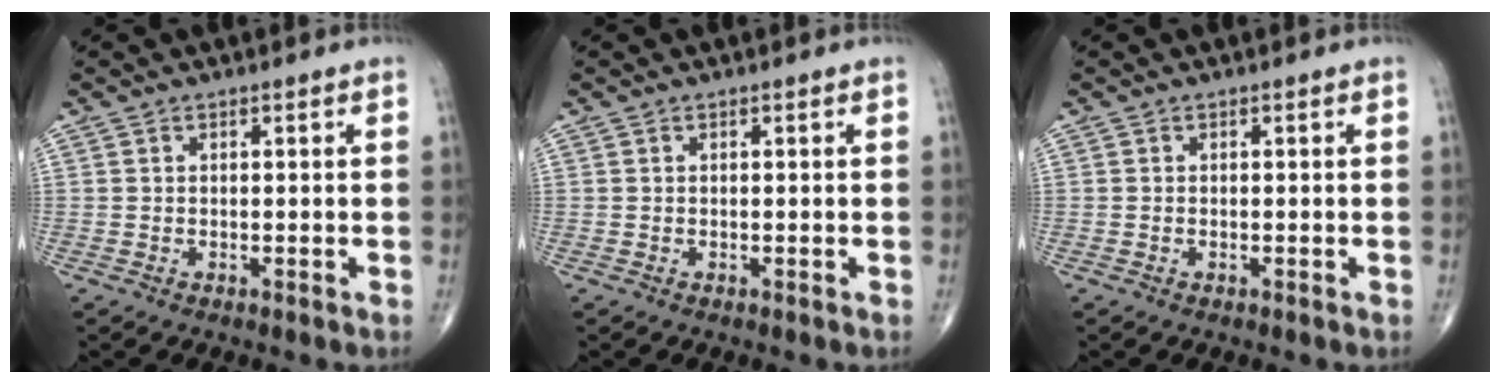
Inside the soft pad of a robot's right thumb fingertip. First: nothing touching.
{"total": 0.0}
{"total": 0.0}